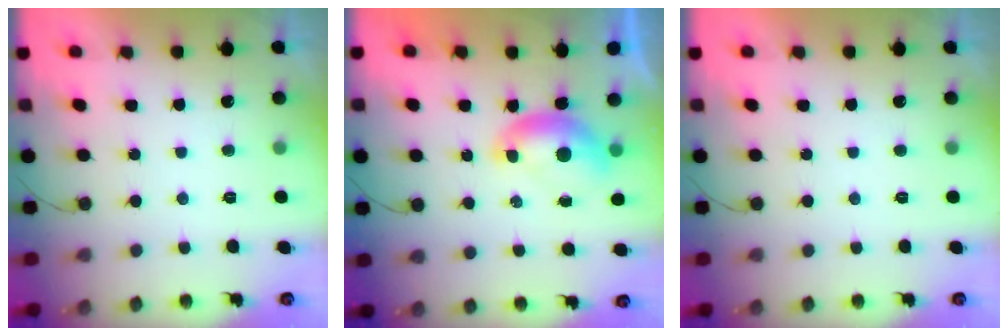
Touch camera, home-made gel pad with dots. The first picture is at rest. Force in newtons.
{"total": 6.9, "press": 6.9, "slide": 0.9}
{"total": 0.0}